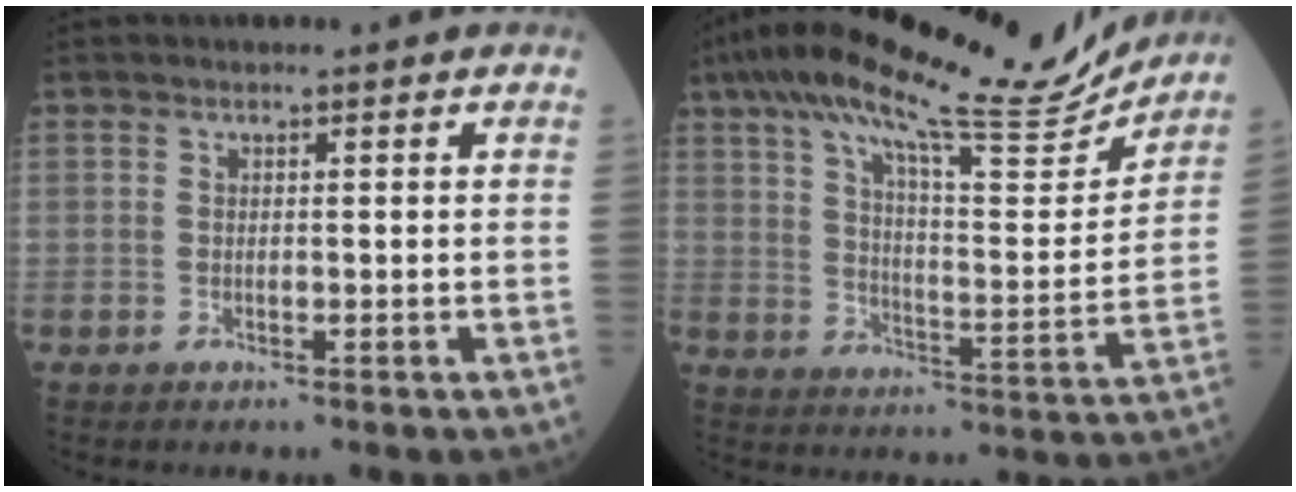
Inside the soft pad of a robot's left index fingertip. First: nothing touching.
{"total": 22.0, "force": [18.8, 2.9, 11.1], "torque": [-0.189, 0.004, 0.271]}